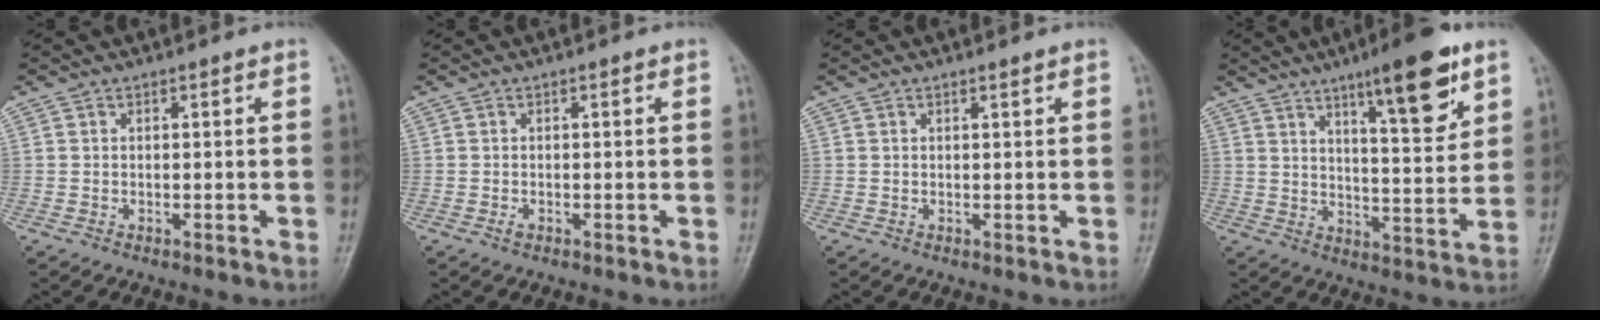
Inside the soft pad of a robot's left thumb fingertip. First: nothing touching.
{"total": 0.8, "force": [-0.2, 0.5, 0.6], "torque": [-0.007, -0.001, -0.005]}
{"total": 0.7, "force": [0.5, 0.1, 0.5], "torque": [-0.007, -0.003, 0.009]}
{"total": 14.3, "force": [8.3, 3.4, 11.2], "torque": [-0.143, -0.044, 0.124]}